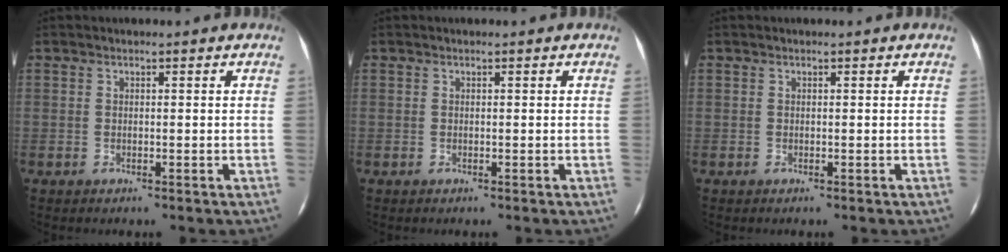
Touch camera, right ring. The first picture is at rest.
{"total": 0.0}
{"total": 0.0}